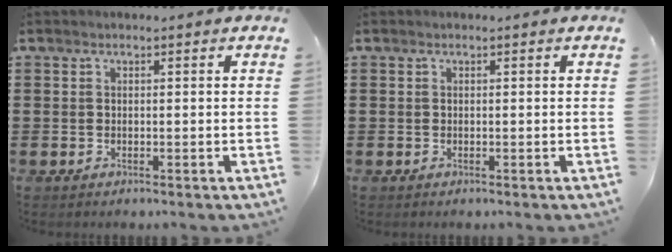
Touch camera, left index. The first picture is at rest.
{"total": 0.0}